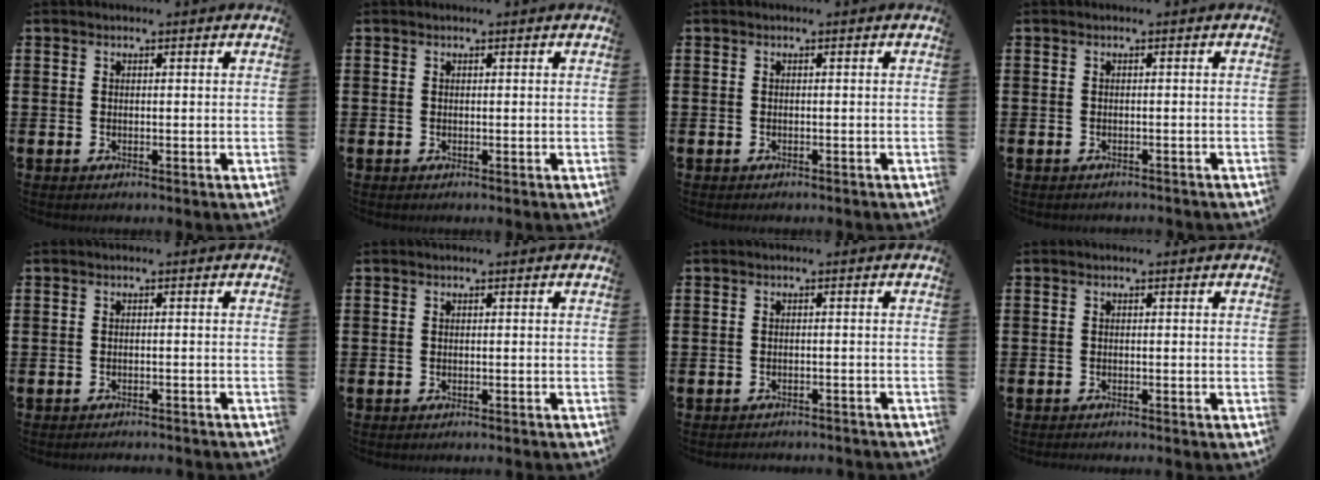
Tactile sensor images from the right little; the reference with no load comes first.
{"total": 0.0}
{"total": 0.0}
{"total": 0.0}
{"total": 0.7, "force": [-0.7, 0.0, 0.0], "torque": [-0.001, 0.003, -0.014]}
{"total": 0.0}
{"total": 0.8, "force": [-0.8, 0.0, -0.1], "torque": [-0.002, 0.005, -0.017]}
{"total": 0.6, "force": [-0.6, -0.1, -0.1], "torque": [0.002, -0.002, -0.012]}